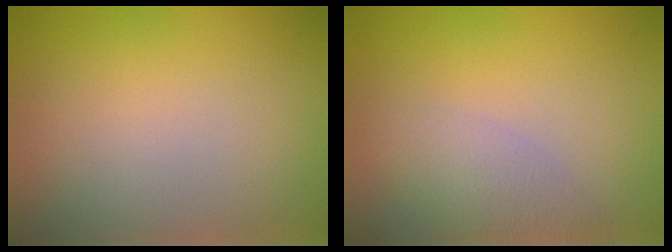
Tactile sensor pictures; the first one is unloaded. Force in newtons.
{"total": 2.8, "press": 2.8, "slide": 0.1}